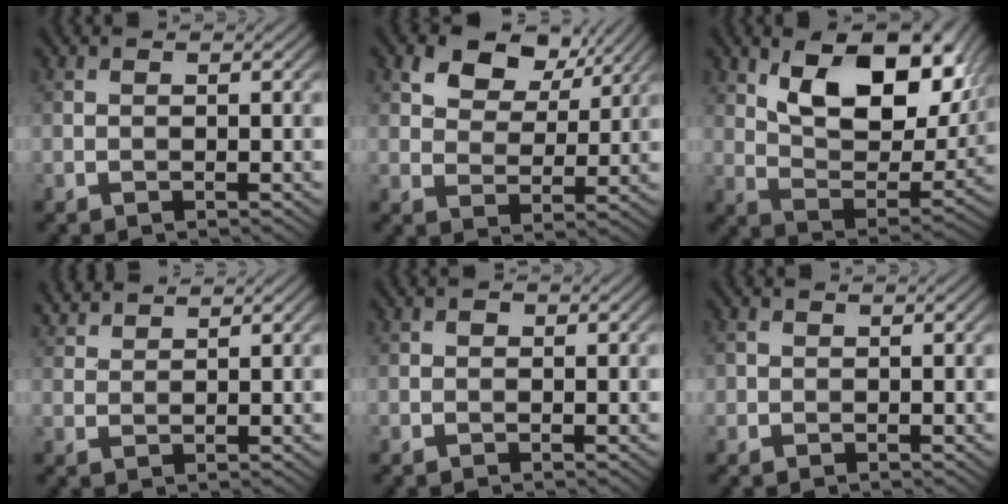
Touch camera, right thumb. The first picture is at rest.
{"total": 7.3, "force": [4.3, 4.5, 3.9], "torque": [-0.075, -0.001, 0.073]}
{"total": 14.4, "force": [6.7, 7.1, 10.5], "torque": [-0.174, -0.011, 0.109]}
{"total": 2.7, "force": [2.6, 0.3, 0.9], "torque": [-0.025, 0.005, 0.055]}
{"total": 0.5, "force": [-0.1, 0.5, 0.2], "torque": [-0.001, -0.004, -0.004]}
{"total": 1.2, "force": [0.1, 1.2, 0.4], "torque": [-0.012, -0.001, -0.001]}